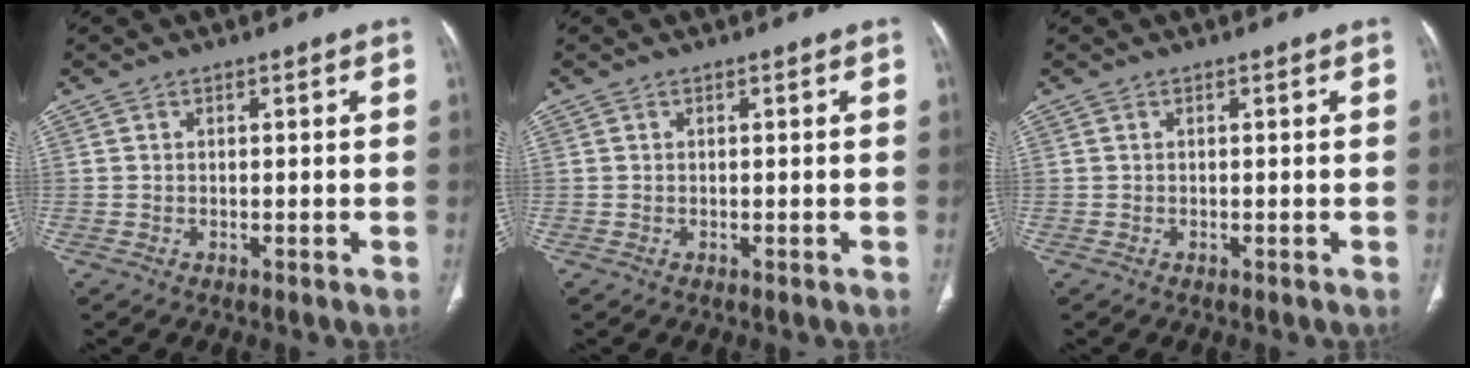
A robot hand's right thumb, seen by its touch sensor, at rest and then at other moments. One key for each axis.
{"total": 0.0}
{"total": 0.0}